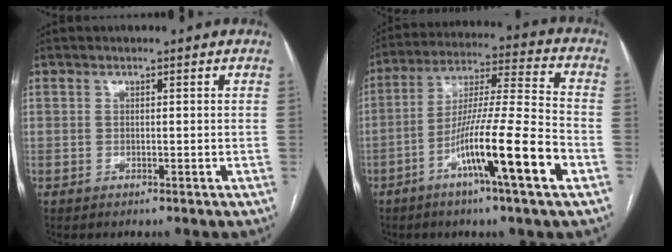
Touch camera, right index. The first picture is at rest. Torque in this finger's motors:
{"motor_torque": [1.23, -0.90, 0.81, 0.21]}